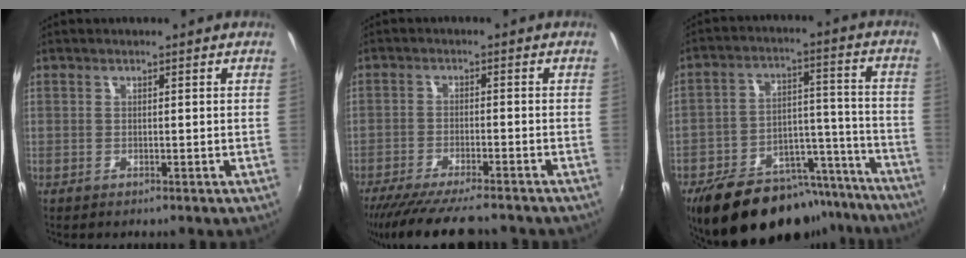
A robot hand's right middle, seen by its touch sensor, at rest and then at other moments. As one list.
[{"total": 12.7, "force": [-11.0, 1.4, 6.3], "torque": [-0.132, -0.036, -0.176]}, {"total": 22.9, "force": [-18.3, 9.7, 9.8], "torque": [-0.176, 0.032, -0.238]}]